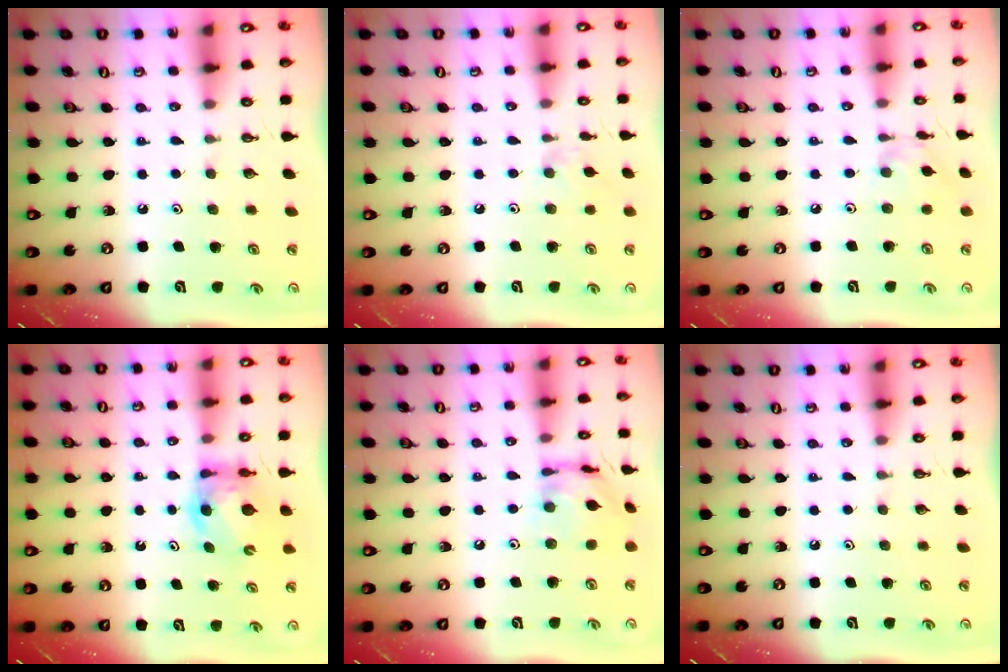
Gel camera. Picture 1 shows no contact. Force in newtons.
{"total": 5.5, "press": 5.4, "slide": 0.7}
{"total": 2.0, "press": 2.0, "slide": 0.2}
{"total": 7.4, "press": 7.4, "slide": 0.4}
{"total": 13.1, "press": 13.0, "slide": 1.1}
{"total": 0.0}